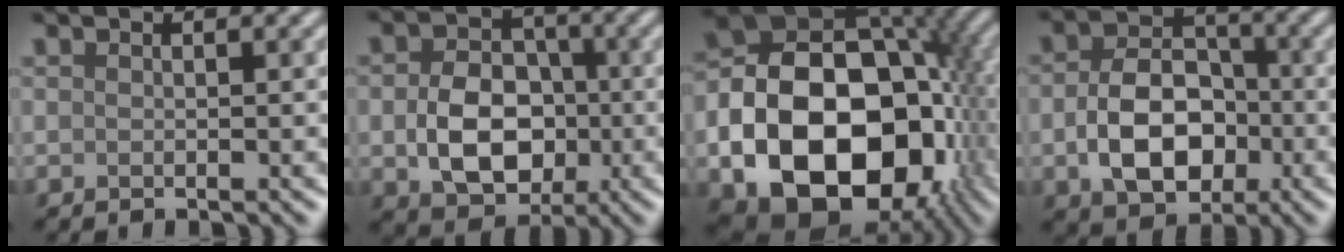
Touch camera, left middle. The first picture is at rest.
{"total": 6.9, "force": [-1.0, 5.2, 4.4], "torque": [-0.083, -0.007, -0.013]}
{"total": 19.2, "force": [-4.6, 13.6, 12.7], "torque": [-0.219, -0.033, -0.058]}
{"total": 7.1, "force": [-1.5, 5.0, 4.8], "torque": [-0.089, -0.002, -0.022]}